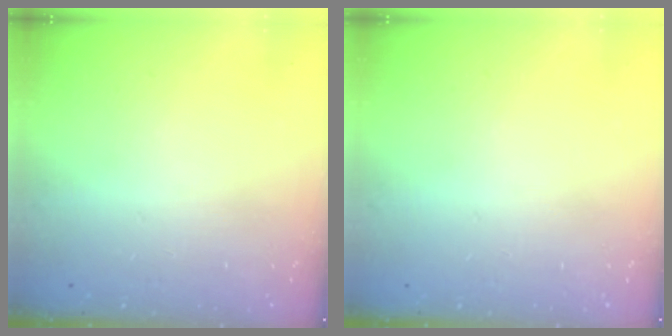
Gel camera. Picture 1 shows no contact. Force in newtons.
{"total": 0.0}